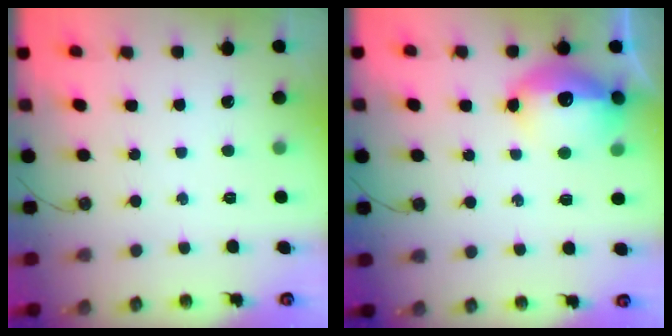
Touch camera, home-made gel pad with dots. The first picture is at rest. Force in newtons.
{"total": 14.7, "press": 14.7, "slide": 1.3}